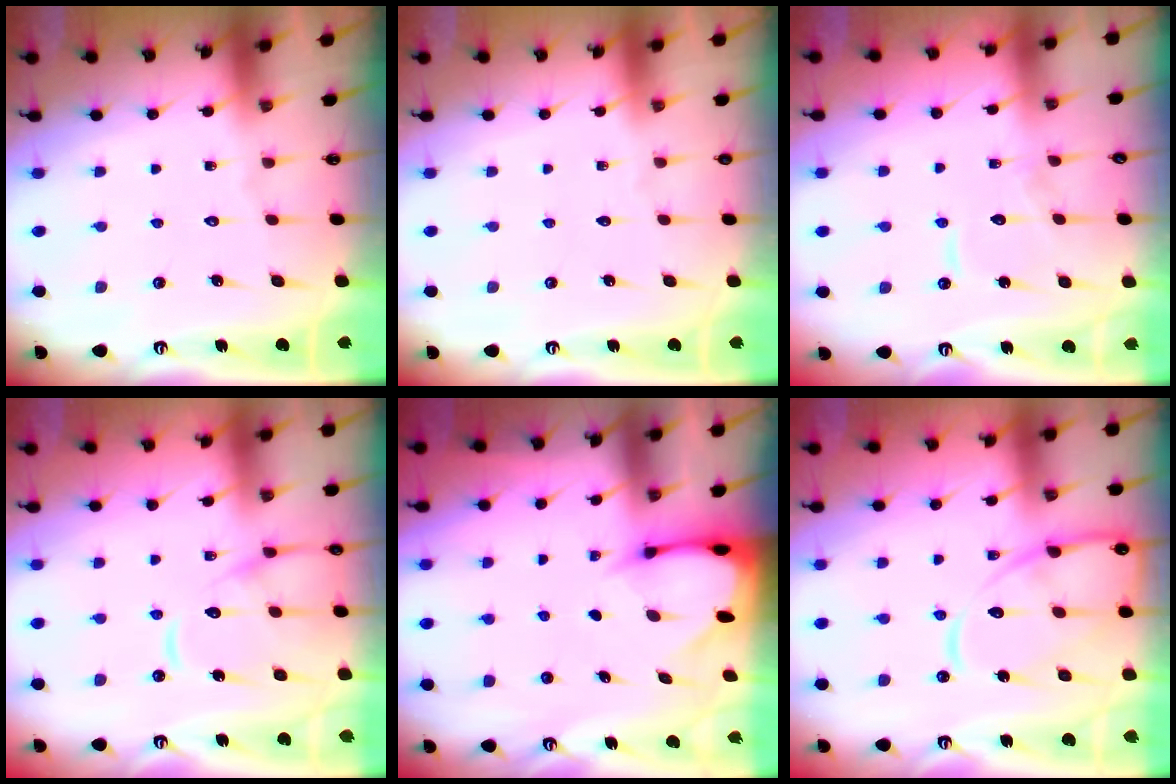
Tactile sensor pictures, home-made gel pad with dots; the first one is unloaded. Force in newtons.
{"total": 0.0}
{"total": 7.7, "press": 7.7, "slide": 0.4}
{"total": 12.9, "press": 12.8, "slide": 1.4}
{"total": 3.1, "press": 3.1, "slide": 0.4}
{"total": 13.8, "press": 13.7, "slide": 1.4}